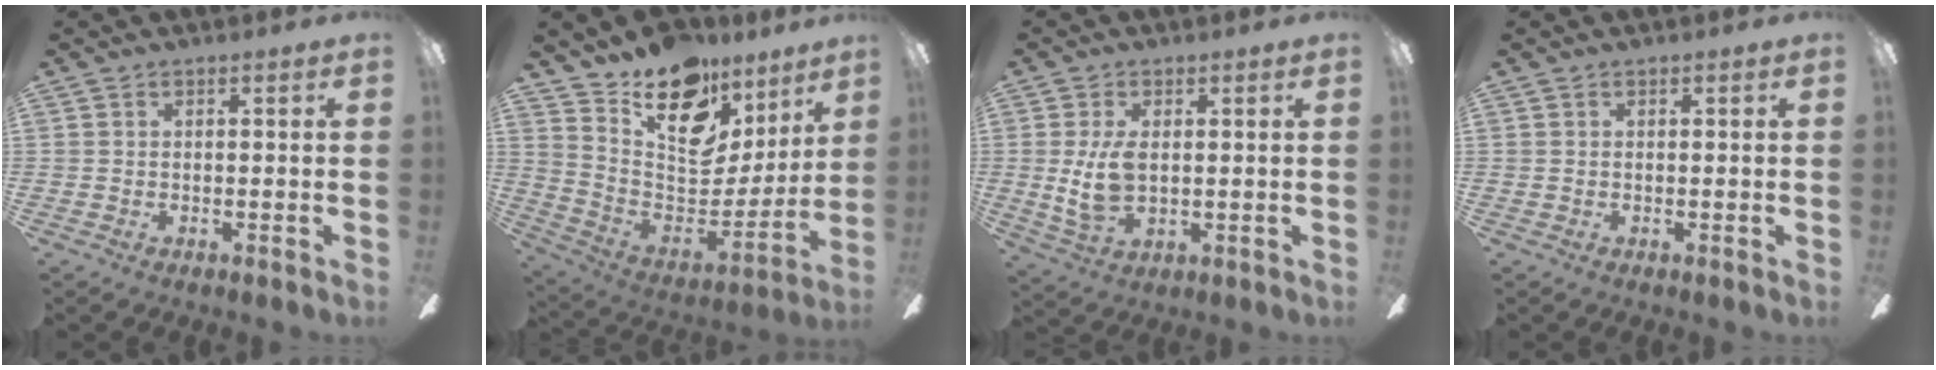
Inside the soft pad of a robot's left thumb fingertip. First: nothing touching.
{"total": 16.7, "force": [11.3, 9.8, 7.4], "torque": [-0.109, -0.092, 0.201]}
{"total": 8.1, "force": [0.8, 4.6, 6.6], "torque": [-0.137, 0.000, 0.012]}
{"total": 0.0}